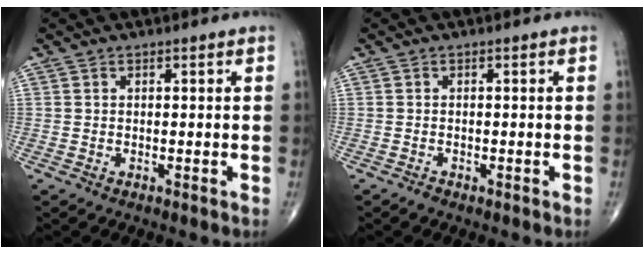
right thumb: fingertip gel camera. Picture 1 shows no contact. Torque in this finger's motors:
{"motor_torque": [0.23, 0.02, -0.18, -0.15, -0.03]}